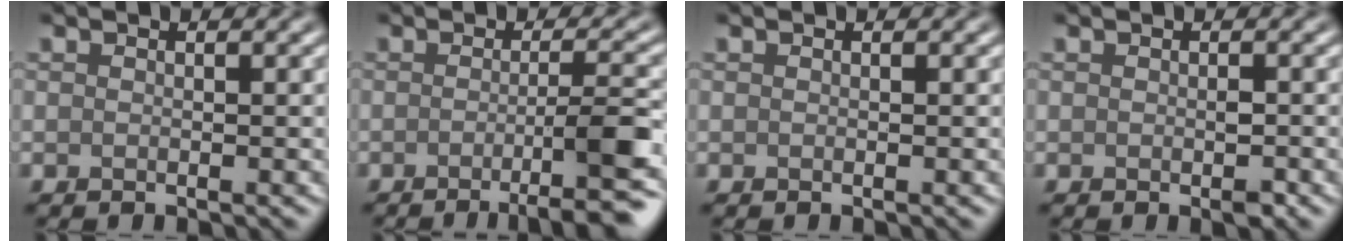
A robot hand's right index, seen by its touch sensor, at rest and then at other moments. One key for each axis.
{"total": 6.0, "fx": -2.3, "fy": 1.0, "fz": 5.4, "tx": -0.068, "ty": -0.004, "tz": -0.036}
{"total": 0.0}
{"total": 1.0, "fx": -0.3, "fy": 0.5, "fz": 0.9, "tx": -0.012, "ty": 0.000, "tz": -0.002}